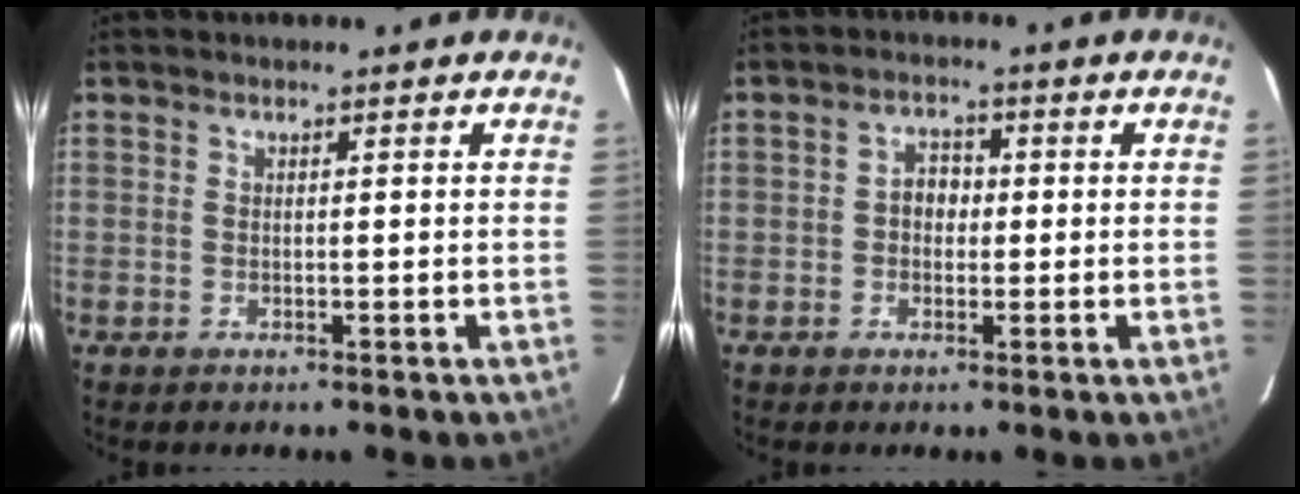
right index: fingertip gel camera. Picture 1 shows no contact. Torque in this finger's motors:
{"motor_torque": [0.32, -0.06, 0.16, 0.05]}